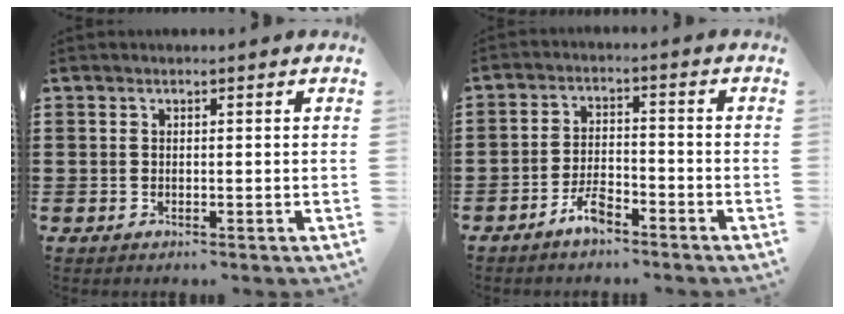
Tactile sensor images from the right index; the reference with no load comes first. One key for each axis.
{"total": 4.5, "fx": -3.5, "fy": 1.5, "fz": 2.5, "tx": -0.056, "ty": 0.008, "tz": -0.069}